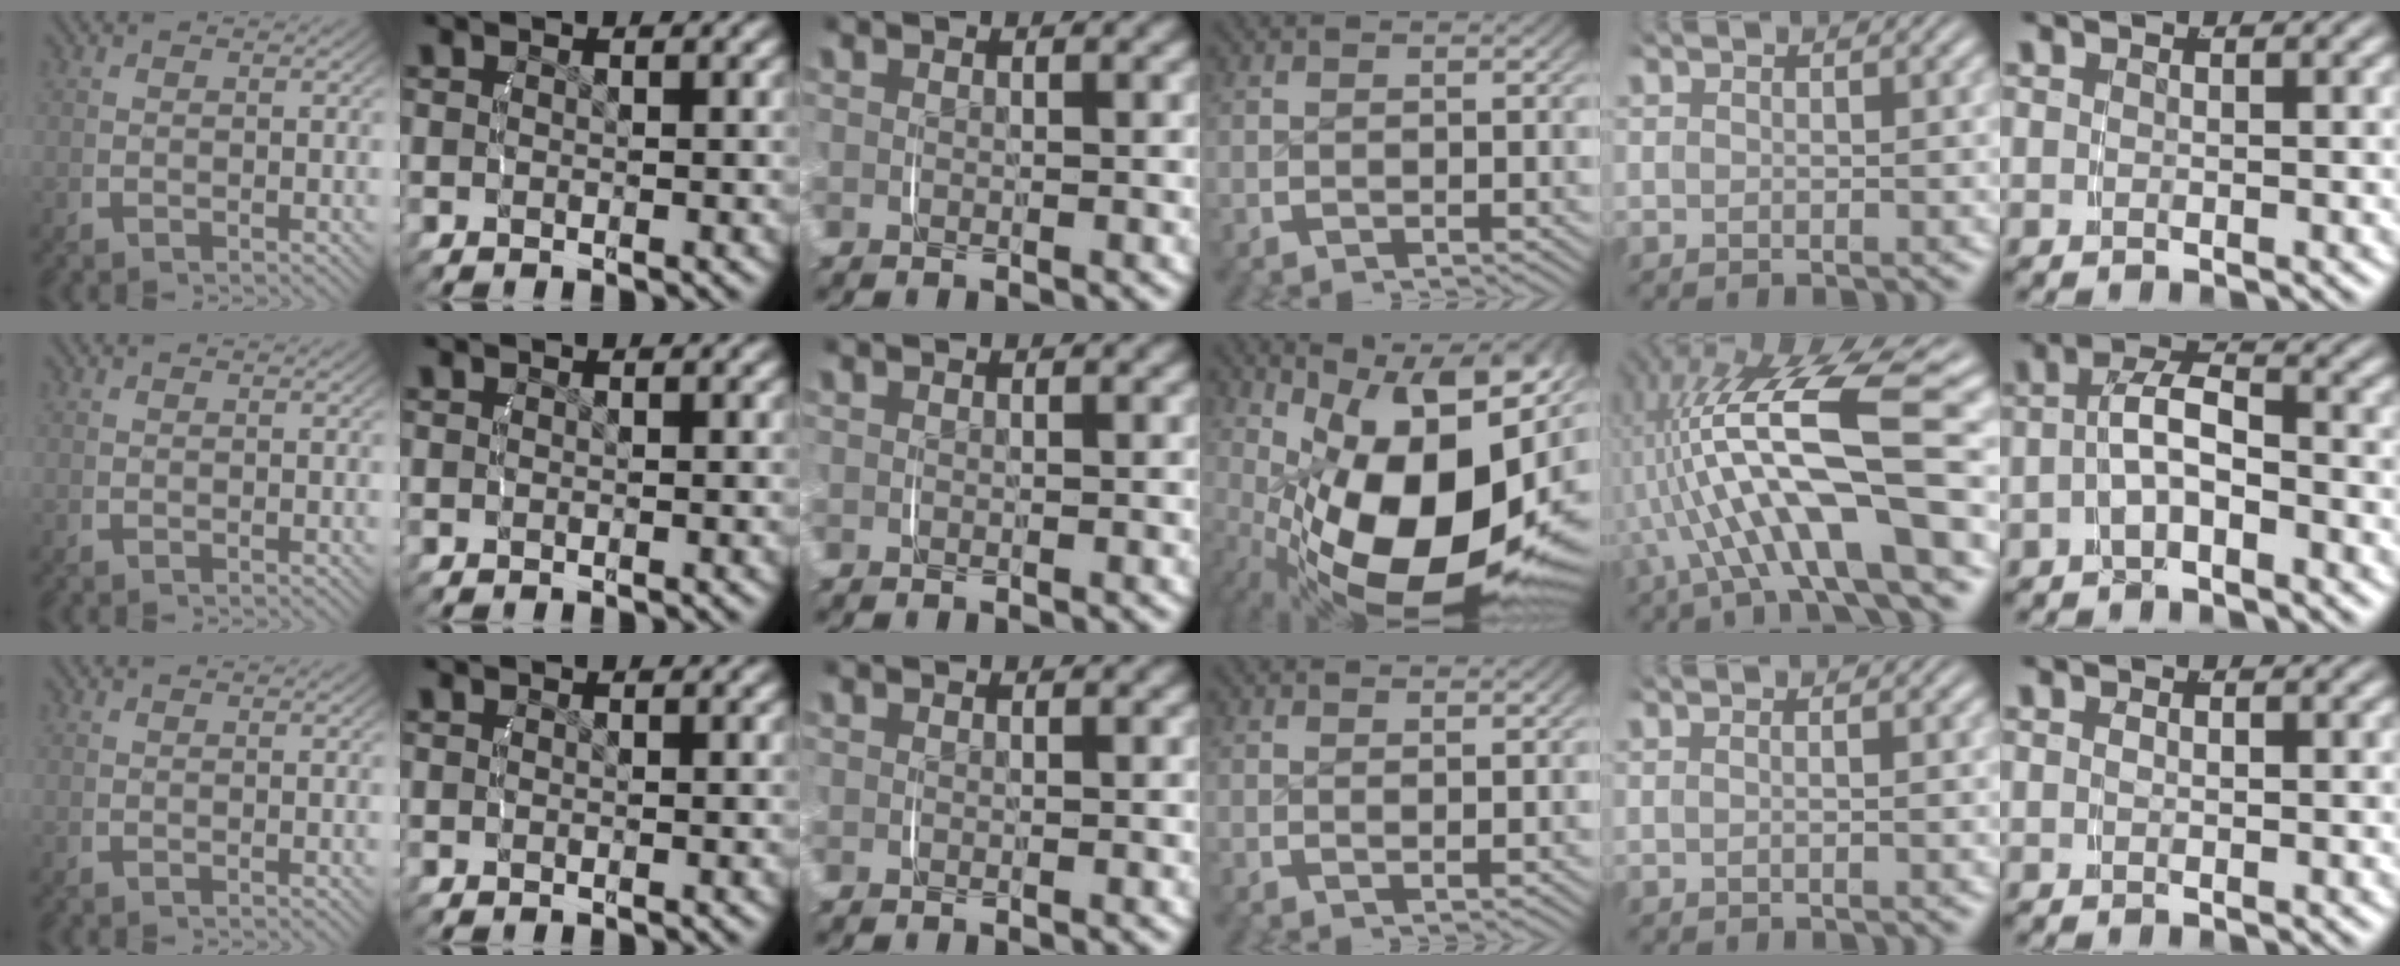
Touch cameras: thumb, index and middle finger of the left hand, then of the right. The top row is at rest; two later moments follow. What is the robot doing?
{"motion": "lift_and_place", "object": "camera"}